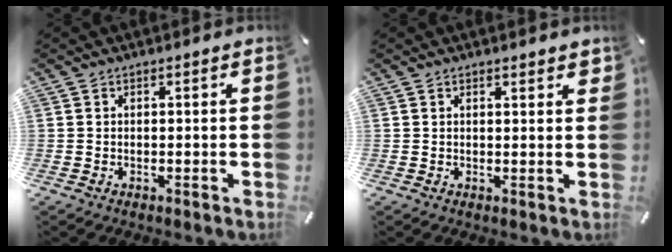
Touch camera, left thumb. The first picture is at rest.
{"total": 1.2, "force": [1.1, 0.3, 0.5], "torque": [-0.003, -0.005, 0.019]}